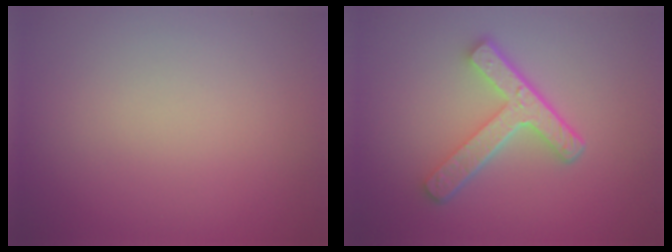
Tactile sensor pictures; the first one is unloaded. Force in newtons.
{"total": 4.8, "press": 3.7, "slide": 3.2}